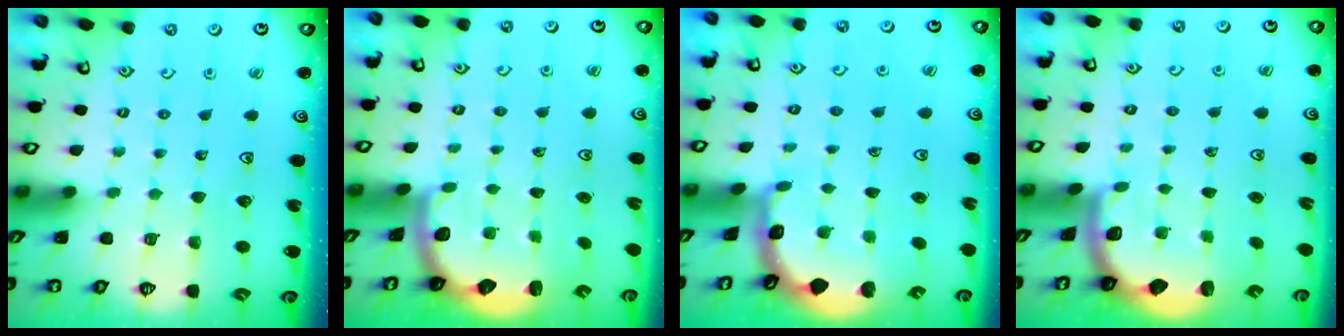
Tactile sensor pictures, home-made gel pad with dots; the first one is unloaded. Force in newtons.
{"total": 2.1, "press": 1.9, "slide": 1.0}
{"total": 1.9, "press": 1.9, "slide": 0.2}
{"total": 2.0, "press": 2.0, "slide": 0.5}